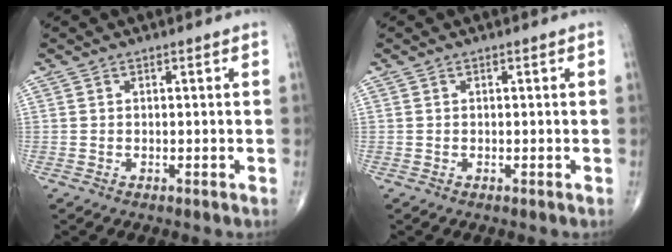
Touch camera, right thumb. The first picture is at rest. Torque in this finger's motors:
{"motor_torque": [0.00, 0.00, 0.04, 0.03, 0.00]}